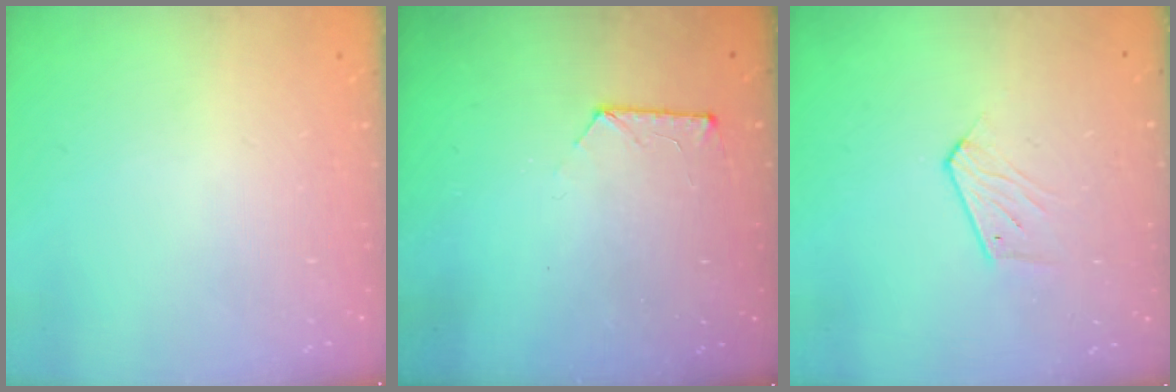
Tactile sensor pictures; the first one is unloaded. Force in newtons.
{"total": 7.9, "press": 7.8, "slide": 0.9}
{"total": 5.2, "press": 5.2, "slide": 0.5}